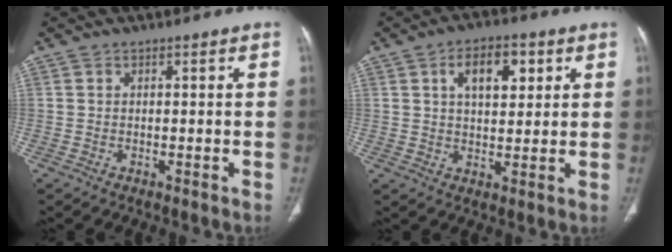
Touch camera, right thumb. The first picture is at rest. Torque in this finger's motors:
{"motor_torque": [0.85, 2.67, 1.23, 0.05, 0.05]}